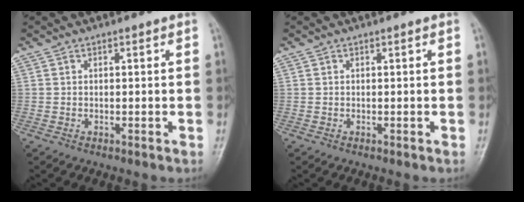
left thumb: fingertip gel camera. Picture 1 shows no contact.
{"total": 0.0}